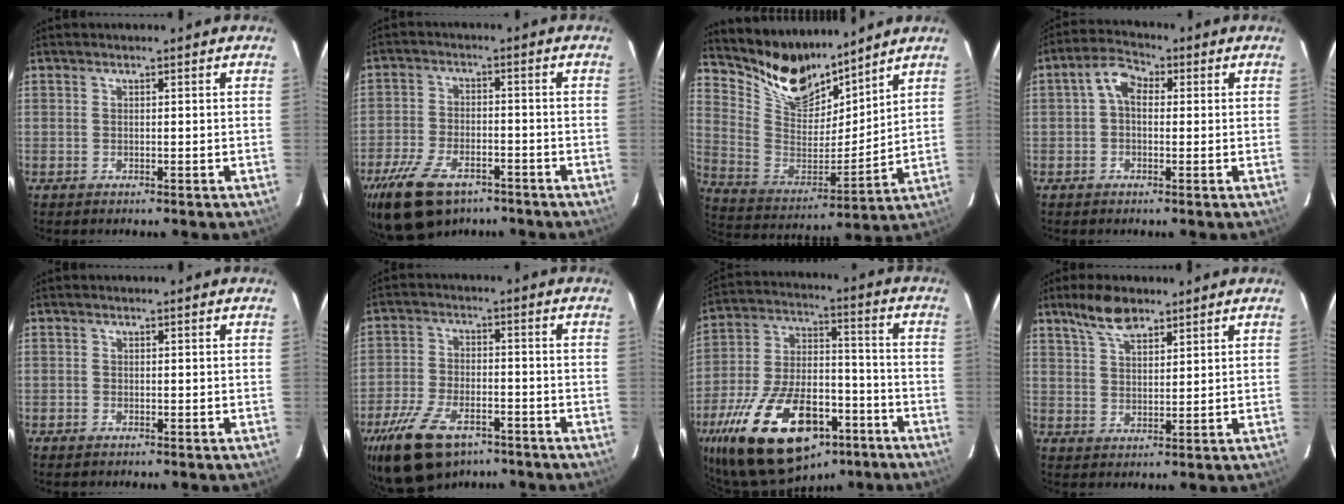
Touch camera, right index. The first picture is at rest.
{"total": 14.2, "force": [-9.3, 7.4, 7.7], "torque": [-0.187, -0.016, -0.164]}
{"total": 14.9, "force": [12.9, 6.0, 4.6], "torque": [-0.112, -0.011, 0.249]}
{"total": 4.5, "force": [0.3, 3.2, 3.1], "torque": [-0.059, 0.021, 0.001]}
{"total": 0.7, "force": [-0.6, 0.4, 0.1], "torque": [-0.003, 0.000, -0.012]}
{"total": 15.2, "force": [-10.0, 7.8, 8.5], "torque": [-0.198, -0.019, -0.175]}
{"total": 28.6, "force": [-16.7, 14.3, 18.2], "torque": [-0.366, -0.010, -0.255]}
{"total": 6.6, "force": [5.0, 2.5, 3.6], "torque": [-0.066, 0.011, 0.094]}